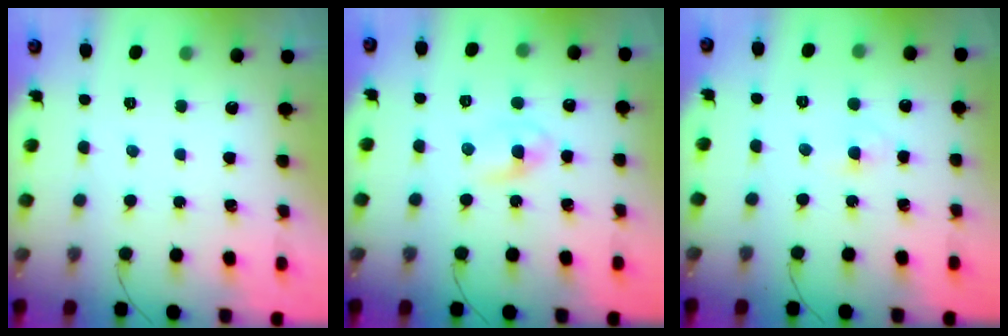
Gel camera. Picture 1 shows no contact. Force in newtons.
{"total": 2.7, "press": 2.4, "slide": 1.4}
{"total": 2.3, "press": 2.1, "slide": 1.0}